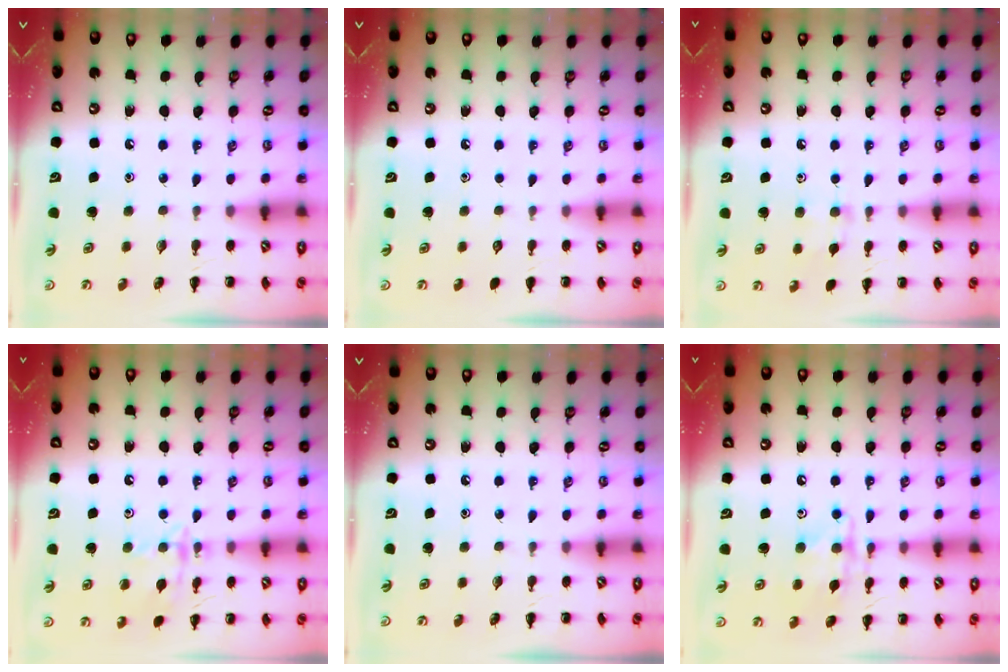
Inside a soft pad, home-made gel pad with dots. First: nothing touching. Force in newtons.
{"total": 0.0}
{"total": 7.2, "press": 6.9, "slide": 2.1}
{"total": 12.5, "press": 12.5, "slide": 1.1}
{"total": 0.0}
{"total": 10.9, "press": 10.8, "slide": 1.5}